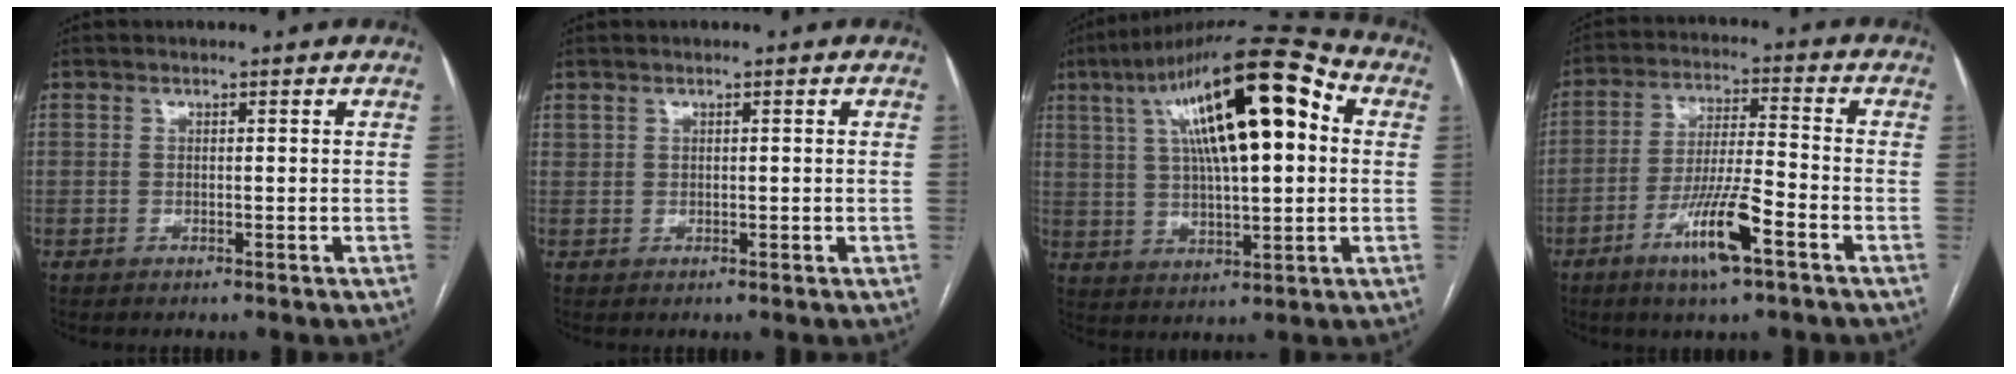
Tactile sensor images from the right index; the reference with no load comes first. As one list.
[{"total": 0.7, "force": [0.5, 0.4, 0.3], "torque": [-0.005, 0.003, 0.013]}, {"total": 21.3, "force": [6.4, 5.2, 19.7], "torque": [-0.339, 0.052, 0.100]}, {"total": 10.5, "force": [-5.5, 0.9, 8.9], "torque": [-0.169, -0.010, -0.100]}]